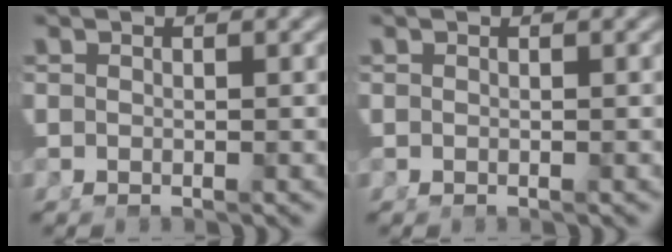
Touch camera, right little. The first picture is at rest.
{"total": 0.0}